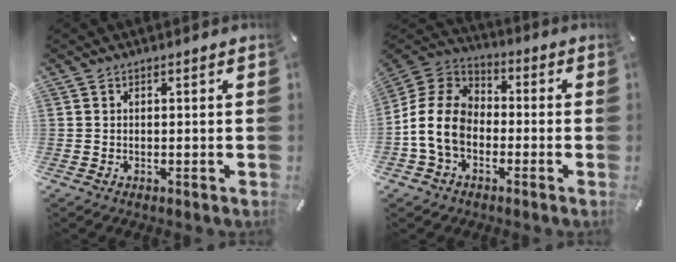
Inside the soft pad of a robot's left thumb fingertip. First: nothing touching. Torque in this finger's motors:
{"motor_torque": [1.01, 1.58, 1.51, 0.71, 0.25]}